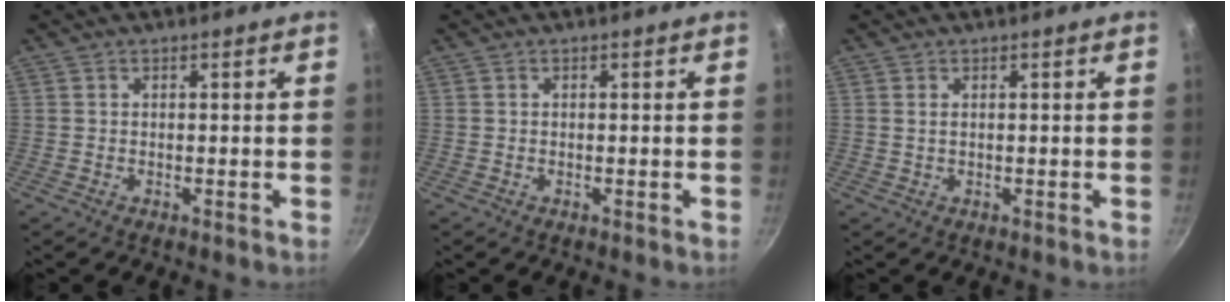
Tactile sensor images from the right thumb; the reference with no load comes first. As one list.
[{"total": 0.0}, {"total": 0.9, "force": [0.3, 0.4, 0.7], "torque": [-0.012, 0.001, 0.004]}]